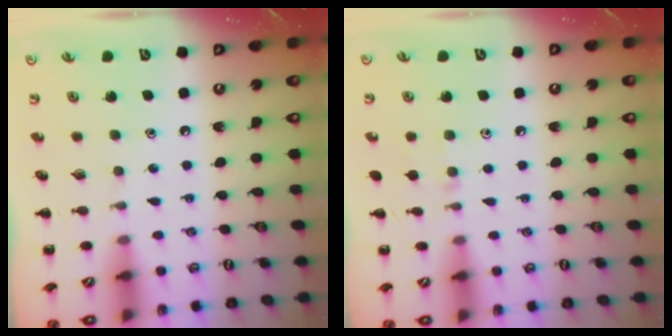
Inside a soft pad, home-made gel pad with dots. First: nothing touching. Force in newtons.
{"total": 4.9, "press": 4.6, "slide": 1.7}